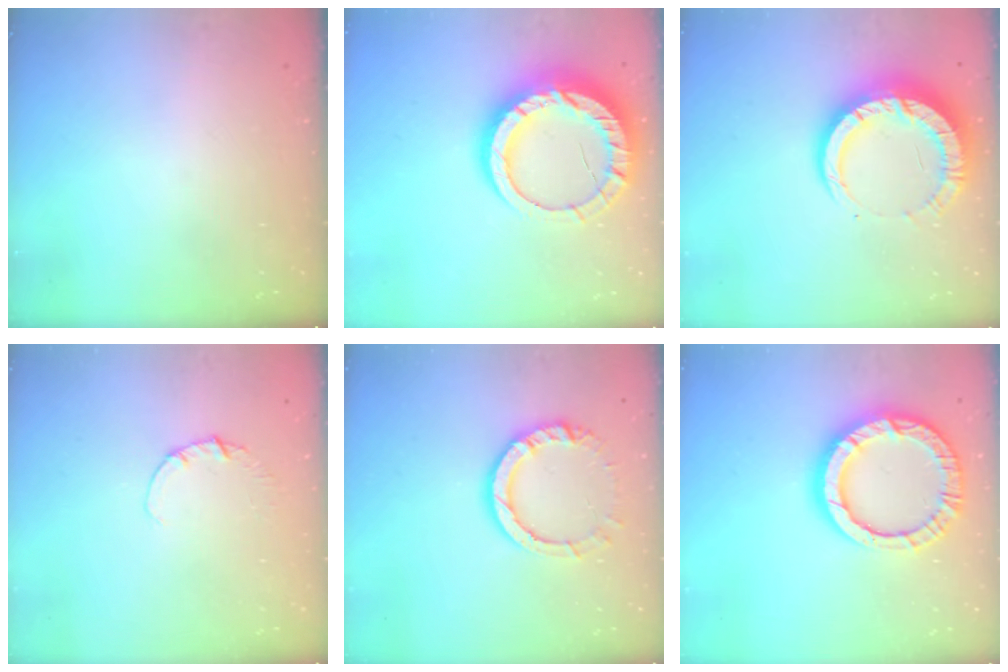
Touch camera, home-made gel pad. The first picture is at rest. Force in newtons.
{"total": 17.9, "press": 17.9, "slide": 1.4}
{"total": 13.3, "press": 13.2, "slide": 1.3}
{"total": 1.1, "press": 1.1, "slide": 0.1}
{"total": 11.3, "press": 11.2, "slide": 1.3}
{"total": 16.2, "press": 16.1, "slide": 1.6}